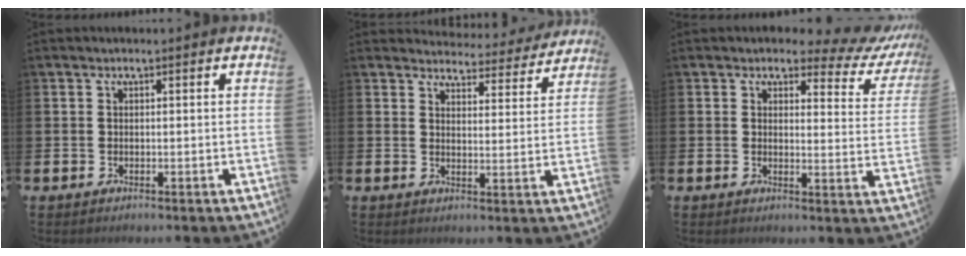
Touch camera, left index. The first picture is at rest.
{"total": 3.9, "force": [3.8, 0.8, 0.1], "torque": [-0.007, -0.035, 0.062]}
{"total": 3.1, "force": [2.4, 1.6, 1.0], "torque": [-0.018, -0.028, 0.030]}